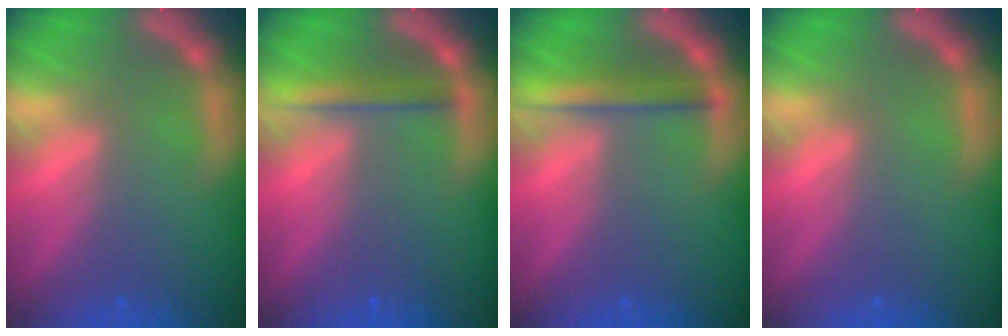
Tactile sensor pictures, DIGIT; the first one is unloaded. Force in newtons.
{"total": 2.5}
{"total": 2.9}
{"total": 0.0}